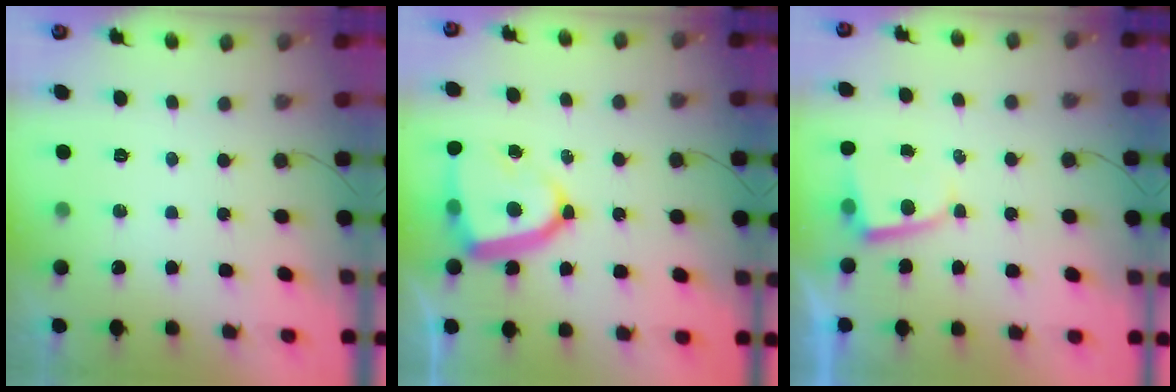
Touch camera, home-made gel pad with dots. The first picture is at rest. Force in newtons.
{"total": 14.9, "press": 14.8, "slide": 1.7}
{"total": 2.6, "press": 2.6, "slide": 0.3}